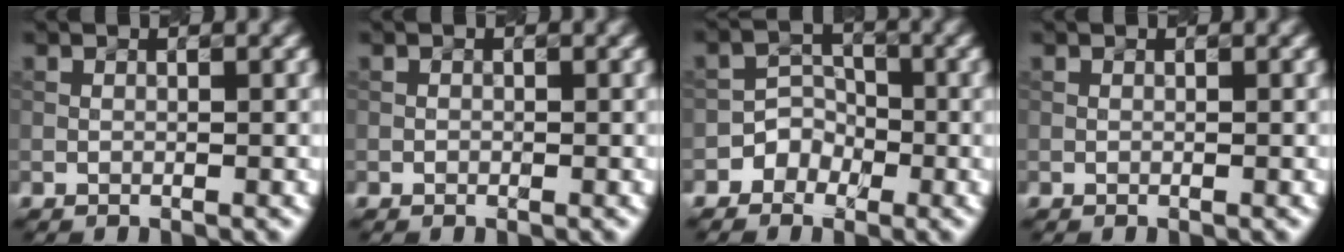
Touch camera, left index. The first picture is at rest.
{"total": 0.0}
{"total": 2.3, "force": [-1.3, 1.9, 0.1], "torque": [0.023, 0.016, -0.030]}
{"total": 0.0}